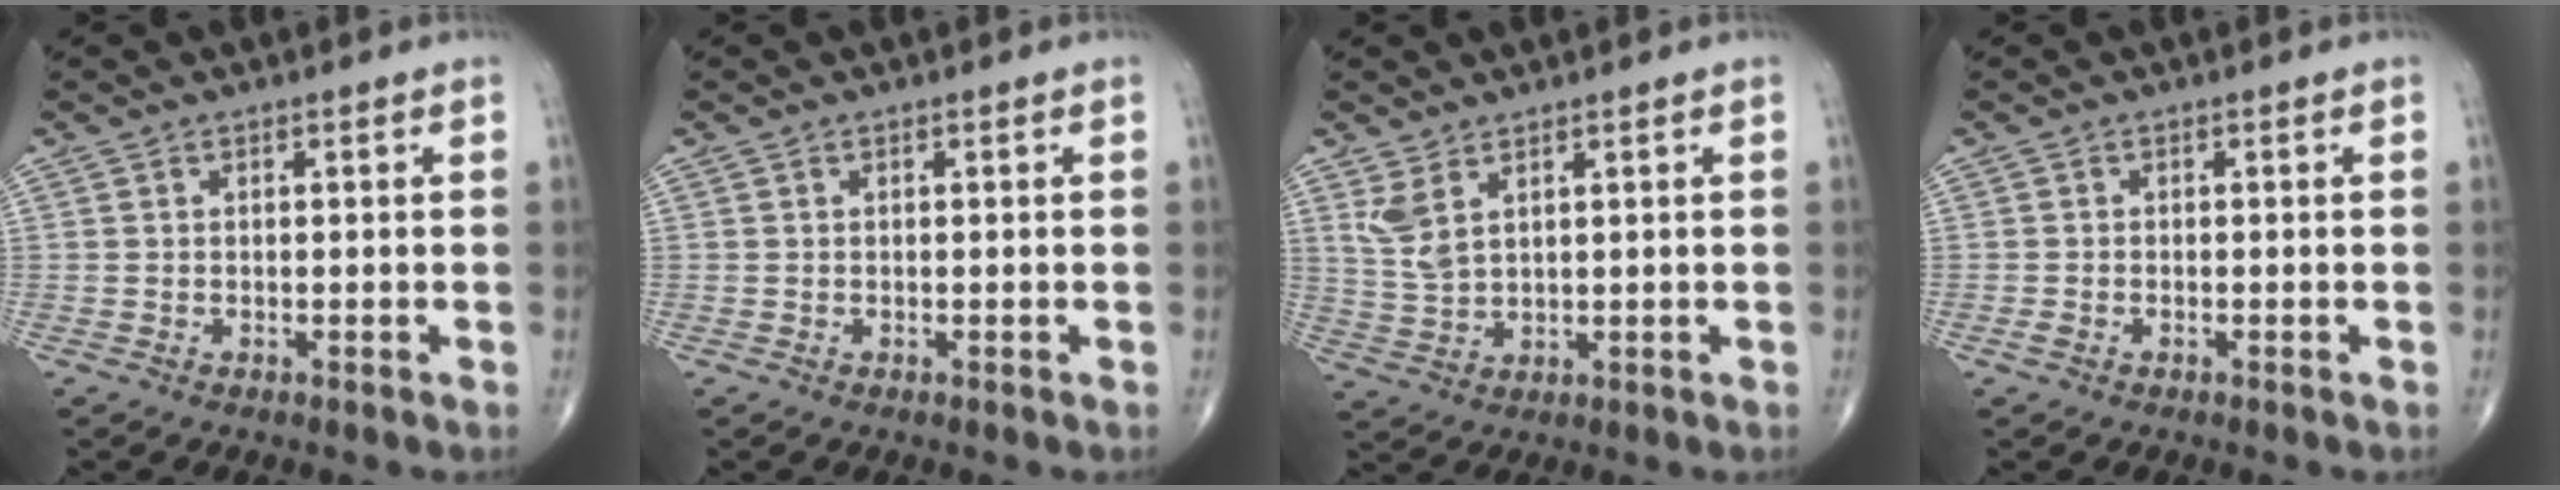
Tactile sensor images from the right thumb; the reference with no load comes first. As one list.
[{"total": 0.0}, {"total": 4.9, "force": [2.7, 2.0, 3.5], "torque": [-0.076, -0.012, 0.067]}, {"total": 0.9, "force": [-0.5, 0.5, 0.6], "torque": [-0.020, 0.002, -0.010]}]